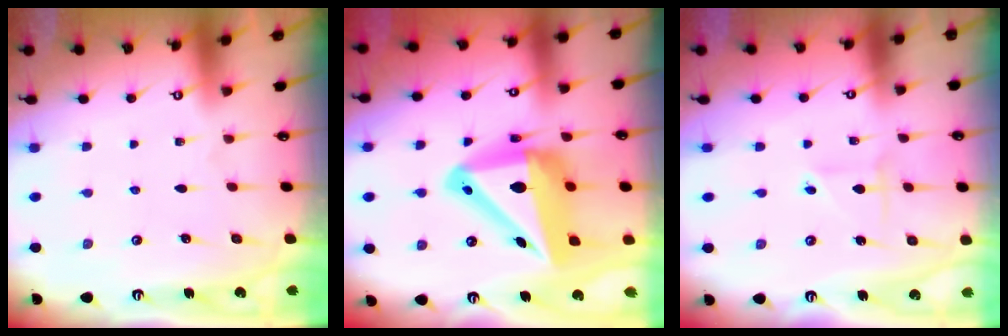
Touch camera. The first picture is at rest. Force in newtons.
{"total": 19.7, "press": 19.5, "slide": 3.0}
{"total": 2.4, "press": 2.4, "slide": 0.2}